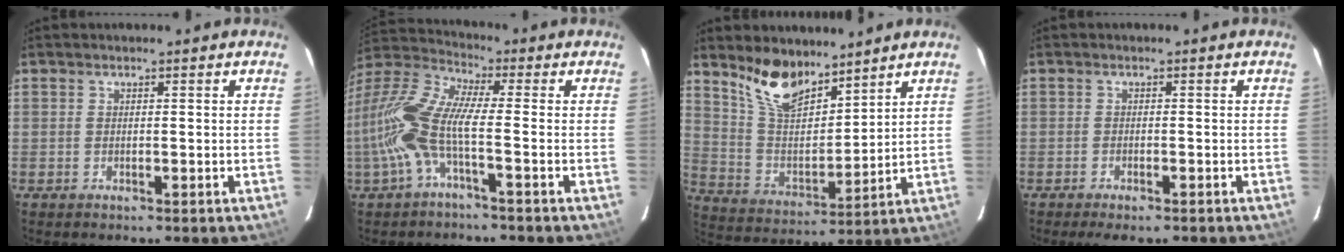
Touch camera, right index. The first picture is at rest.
{"total": 12.9, "force": [-3.4, 2.9, 12.1], "torque": [-0.249, 0.002, -0.076]}
{"total": 12.0, "force": [9.2, 4.8, 5.9], "torque": [-0.119, 0.006, 0.185]}
{"total": 3.7, "force": [-2.9, 1.1, 2.0], "torque": [-0.050, -0.014, -0.049]}